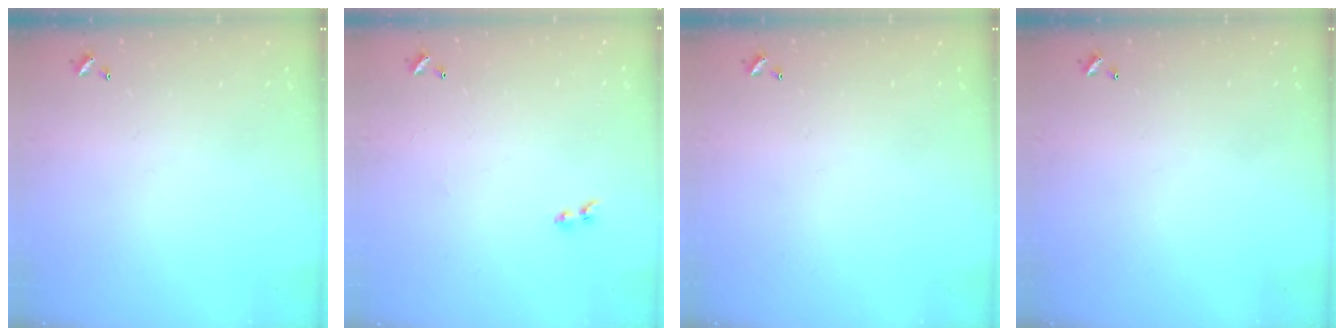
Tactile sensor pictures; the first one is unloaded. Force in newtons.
{"total": 1.3, "press": 1.1, "slide": 0.7}
{"total": 0.0}
{"total": 0.0}